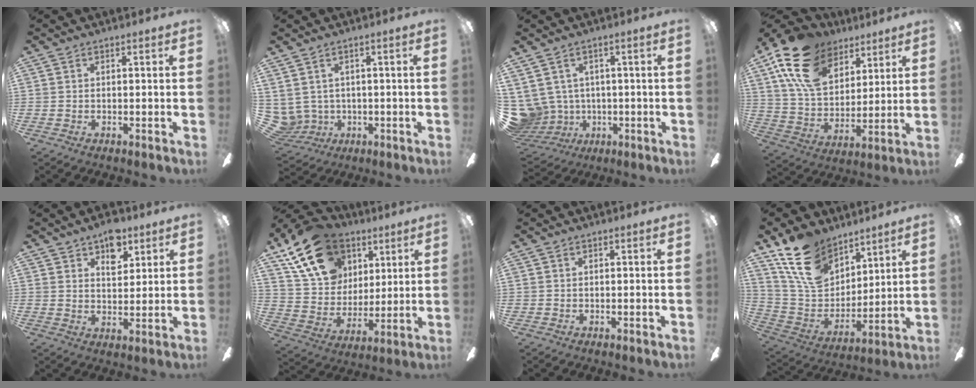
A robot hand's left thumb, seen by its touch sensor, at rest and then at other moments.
{"total": 4.6, "force": [1.6, 4.2, 0.9], "torque": [-0.056, -0.013, 0.031]}
{"total": 7.6, "force": [1.8, 7.2, 1.4], "torque": [-0.096, -0.022, 0.039]}
{"total": 18.8, "force": [10.9, 11.7, 10.0], "torque": [-0.194, -0.040, 0.204]}
{"total": 8.3, "force": [5.3, 4.9, 4.1], "torque": [-0.045, -0.017, 0.092]}
{"total": 20.6, "force": [11.6, 14.4, 8.9], "torque": [-0.167, -0.041, 0.221]}
{"total": 0.0}
{"total": 18.0, "force": [11.9, 11.0, 7.9], "torque": [-0.160, -0.056, 0.230]}